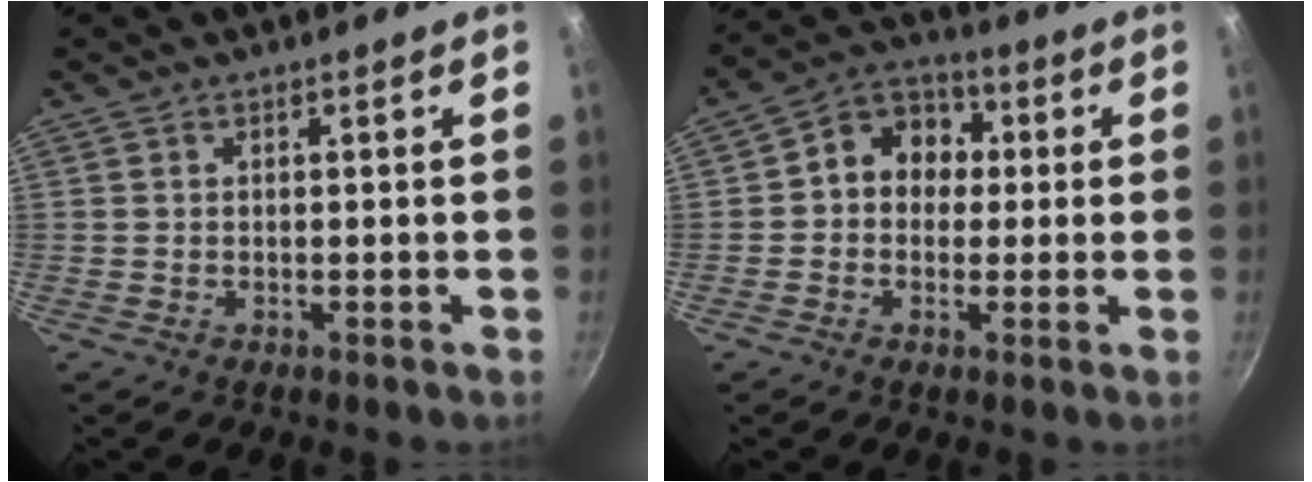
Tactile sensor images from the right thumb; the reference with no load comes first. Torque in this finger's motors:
{"motor_torque": [-0.29, 0.52, 0.05, -0.15, 0.01]}